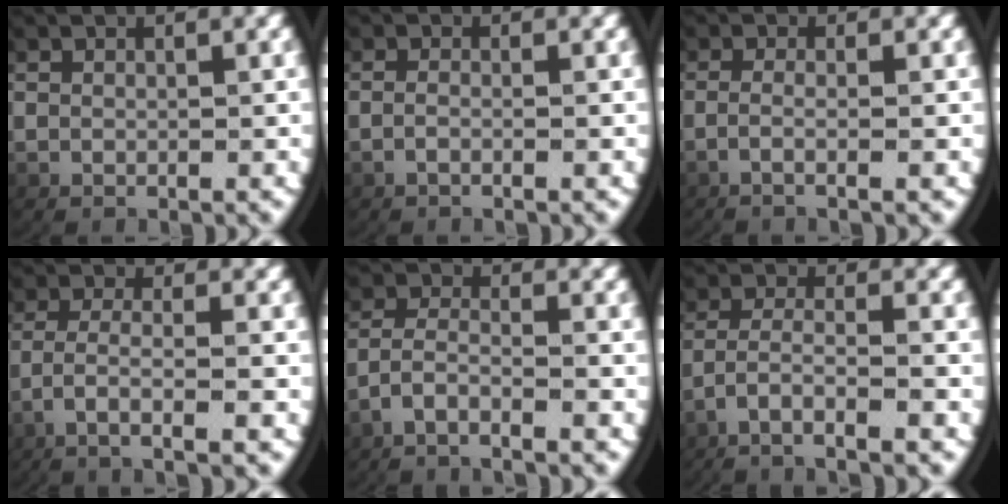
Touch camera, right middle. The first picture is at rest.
{"total": 1.2, "force": [-0.7, -0.1, 1.0], "torque": [-0.029, -0.004, -0.011]}
{"total": 2.0, "force": [-0.9, -0.1, 1.8], "torque": [-0.051, -0.009, -0.012]}
{"total": 3.9, "force": [-2.4, 0.6, 3.1], "torque": [-0.072, -0.015, -0.032]}
{"total": 3.4, "force": [-2.5, 1.2, 1.9], "torque": [-0.056, -0.015, -0.039]}
{"total": 4.5, "force": [-3.3, 1.1, 2.9], "torque": [-0.074, -0.025, -0.043]}